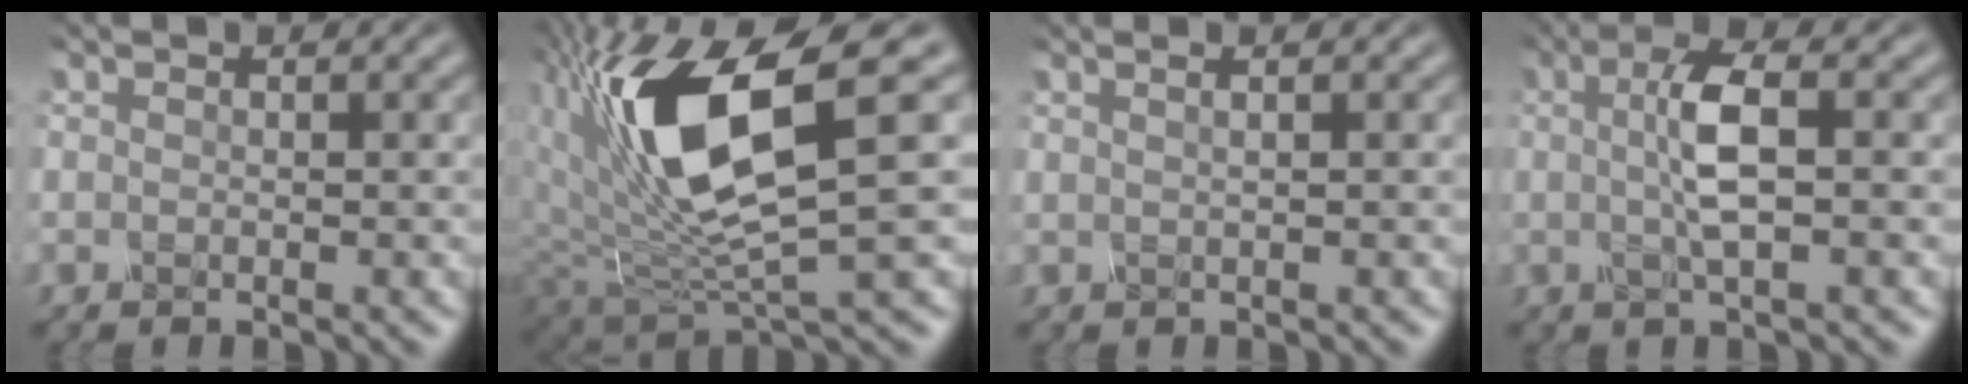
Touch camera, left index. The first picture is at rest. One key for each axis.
{"total": 9.5, "fx": 3.1, "fy": 3.0, "fz": 8.4, "tx": -0.172, "ty": -0.007, "tz": 0.068}
{"total": 2.1, "fx": 1.3, "fy": 1.0, "fz": 1.4, "tx": -0.006, "ty": 0.018, "tz": -0.010}
{"total": 3.1, "fx": 0.4, "fy": 0.3, "fz": 3.1, "tx": -0.070, "ty": 0.008, "tz": 0.013}